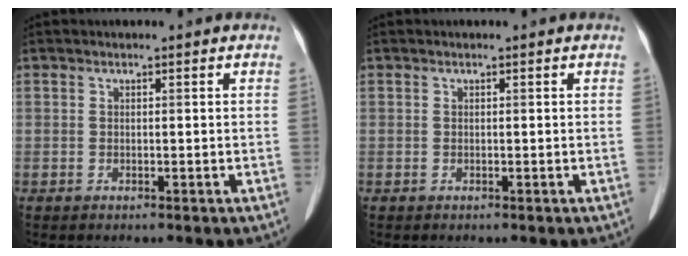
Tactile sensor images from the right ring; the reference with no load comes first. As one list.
[{"total": 0.0}]